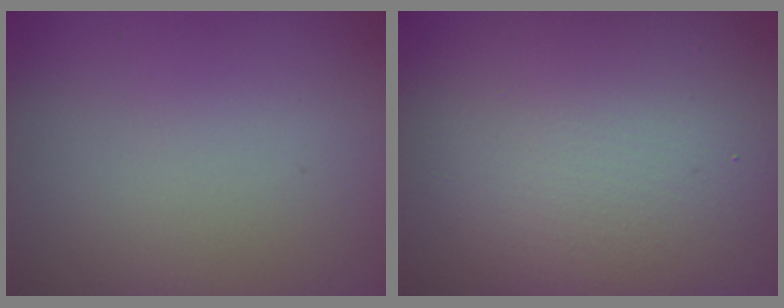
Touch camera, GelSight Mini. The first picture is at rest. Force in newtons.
{"total": 13.0, "press": 13.0, "slide": 1.0}